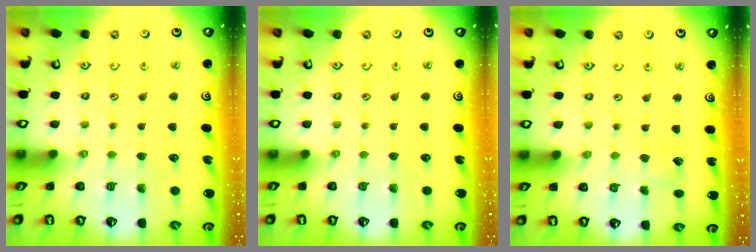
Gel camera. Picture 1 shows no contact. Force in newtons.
{"total": 0.0}
{"total": 2.2, "press": 2.2, "slide": 0.2}